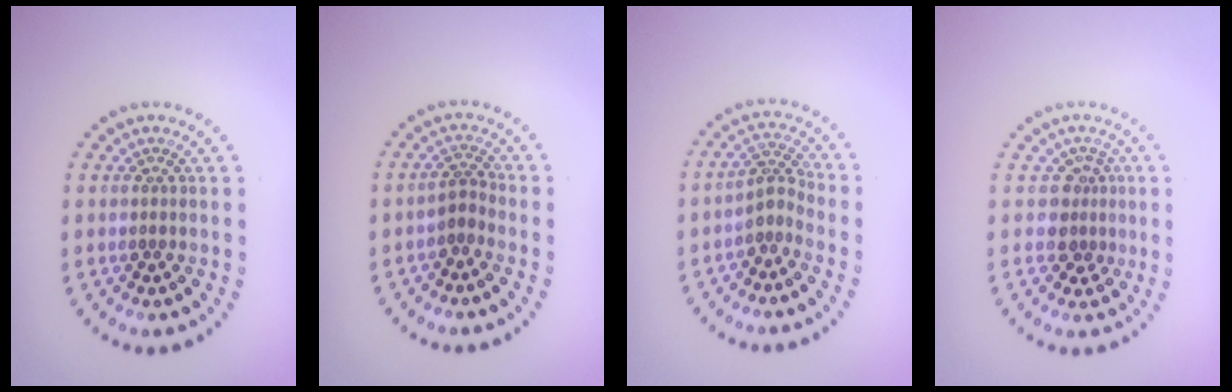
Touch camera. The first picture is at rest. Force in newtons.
{"total": 1.9, "press": 1.4, "slide": 1.4}
{"total": 2.2, "press": 1.6, "slide": 1.4}
{"total": 2.3, "press": 1.7, "slide": 1.5}